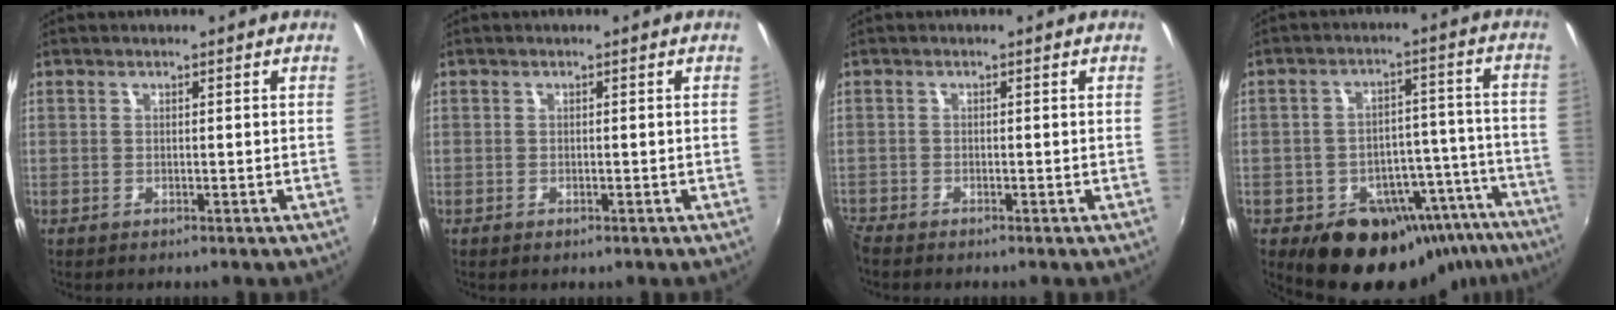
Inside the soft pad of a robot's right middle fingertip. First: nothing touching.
{"total": 0.7, "force": [-0.5, 0.3, 0.3], "torque": [-0.006, -0.003, -0.008]}
{"total": 2.2, "force": [-2.2, 0.3, 0.4], "torque": [-0.017, -0.015, -0.048]}
{"total": 18.4, "force": [-13.0, 11.2, 6.8], "torque": [-0.104, 0.051, -0.145]}